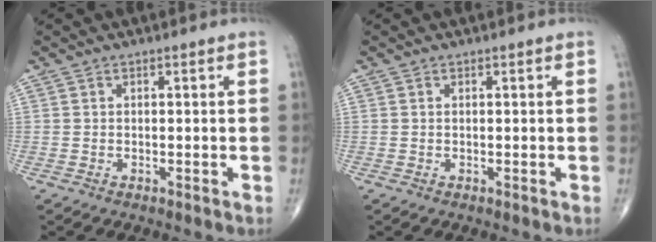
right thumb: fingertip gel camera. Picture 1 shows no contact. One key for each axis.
{"total": 0.0}